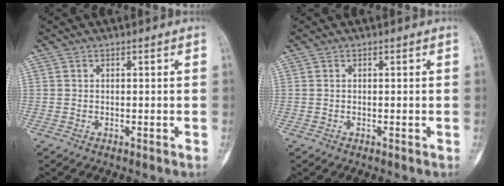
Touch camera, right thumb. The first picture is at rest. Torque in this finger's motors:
{"motor_torque": [-0.06, 0.07, -0.06, -0.01, 0.00]}